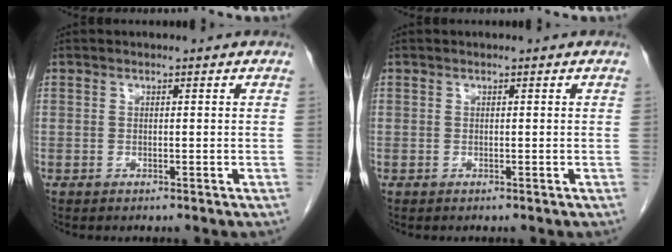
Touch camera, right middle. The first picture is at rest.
{"total": 0.0}